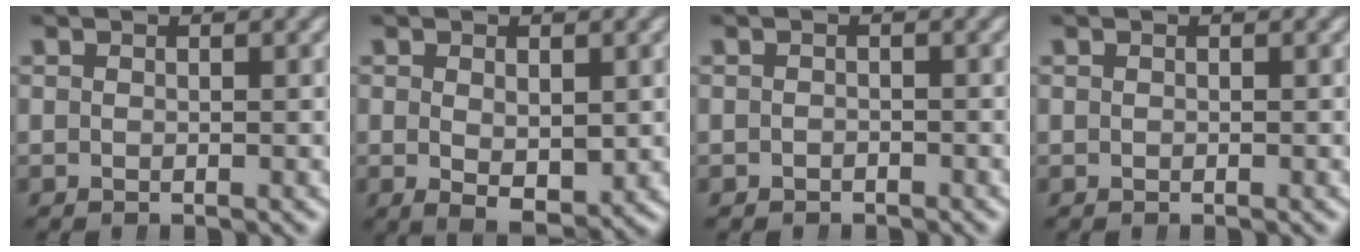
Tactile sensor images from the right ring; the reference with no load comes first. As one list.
[{"total": 3.4, "force": [-1.0, 1.4, 2.9], "torque": [-0.039, -0.027, 0.003]}, {"total": 0.7, "force": [-0.7, 0.0, -0.3], "torque": [0.011, -0.008, -0.006]}, {"total": 0.0}]